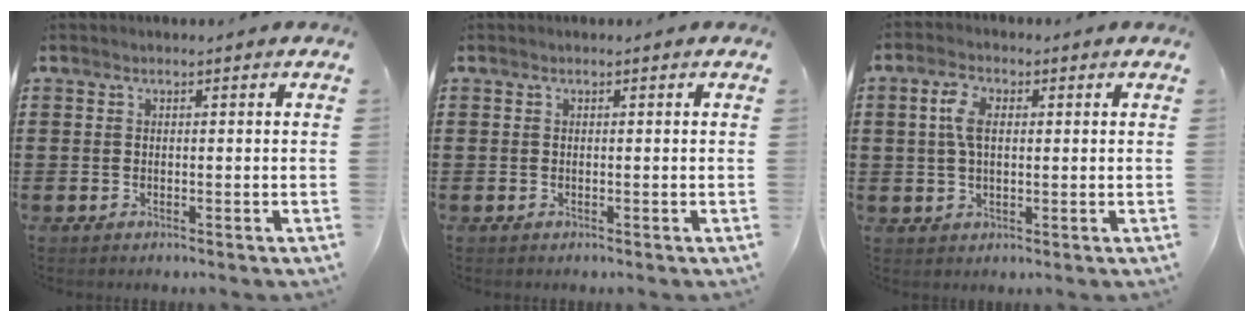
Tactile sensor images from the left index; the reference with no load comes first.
{"total": 0.0}
{"total": 4.7, "force": [0.9, 2.4, 4.0], "torque": [-0.092, 0.010, 0.012]}